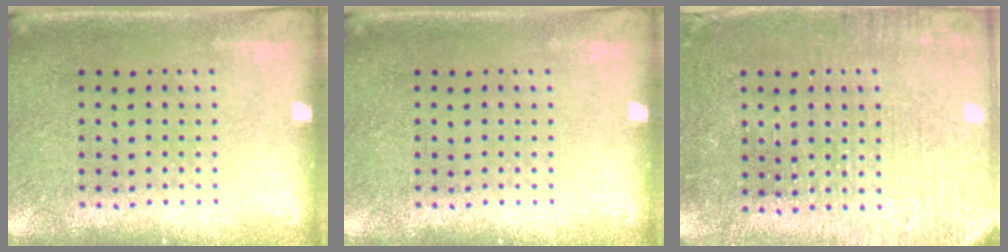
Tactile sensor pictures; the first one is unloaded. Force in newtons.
{"total": 0.0}
{"total": 3.0, "press": 2.8, "slide": 0.8}